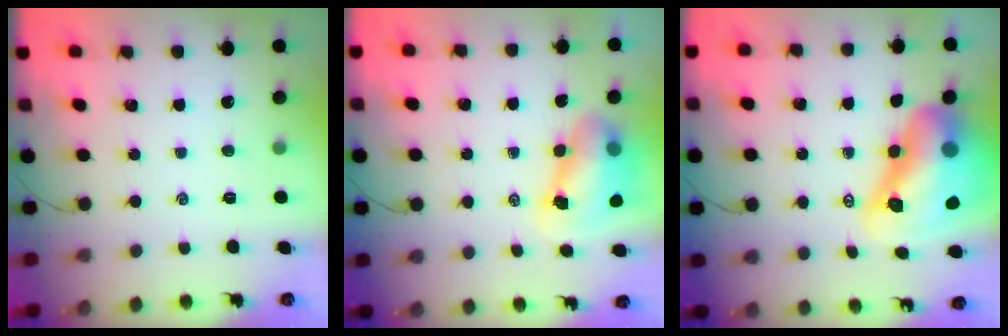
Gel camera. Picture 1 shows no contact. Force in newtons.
{"total": 8.1, "press": 7.9, "slide": 2.0}
{"total": 19.3, "press": 18.4, "slide": 5.6}